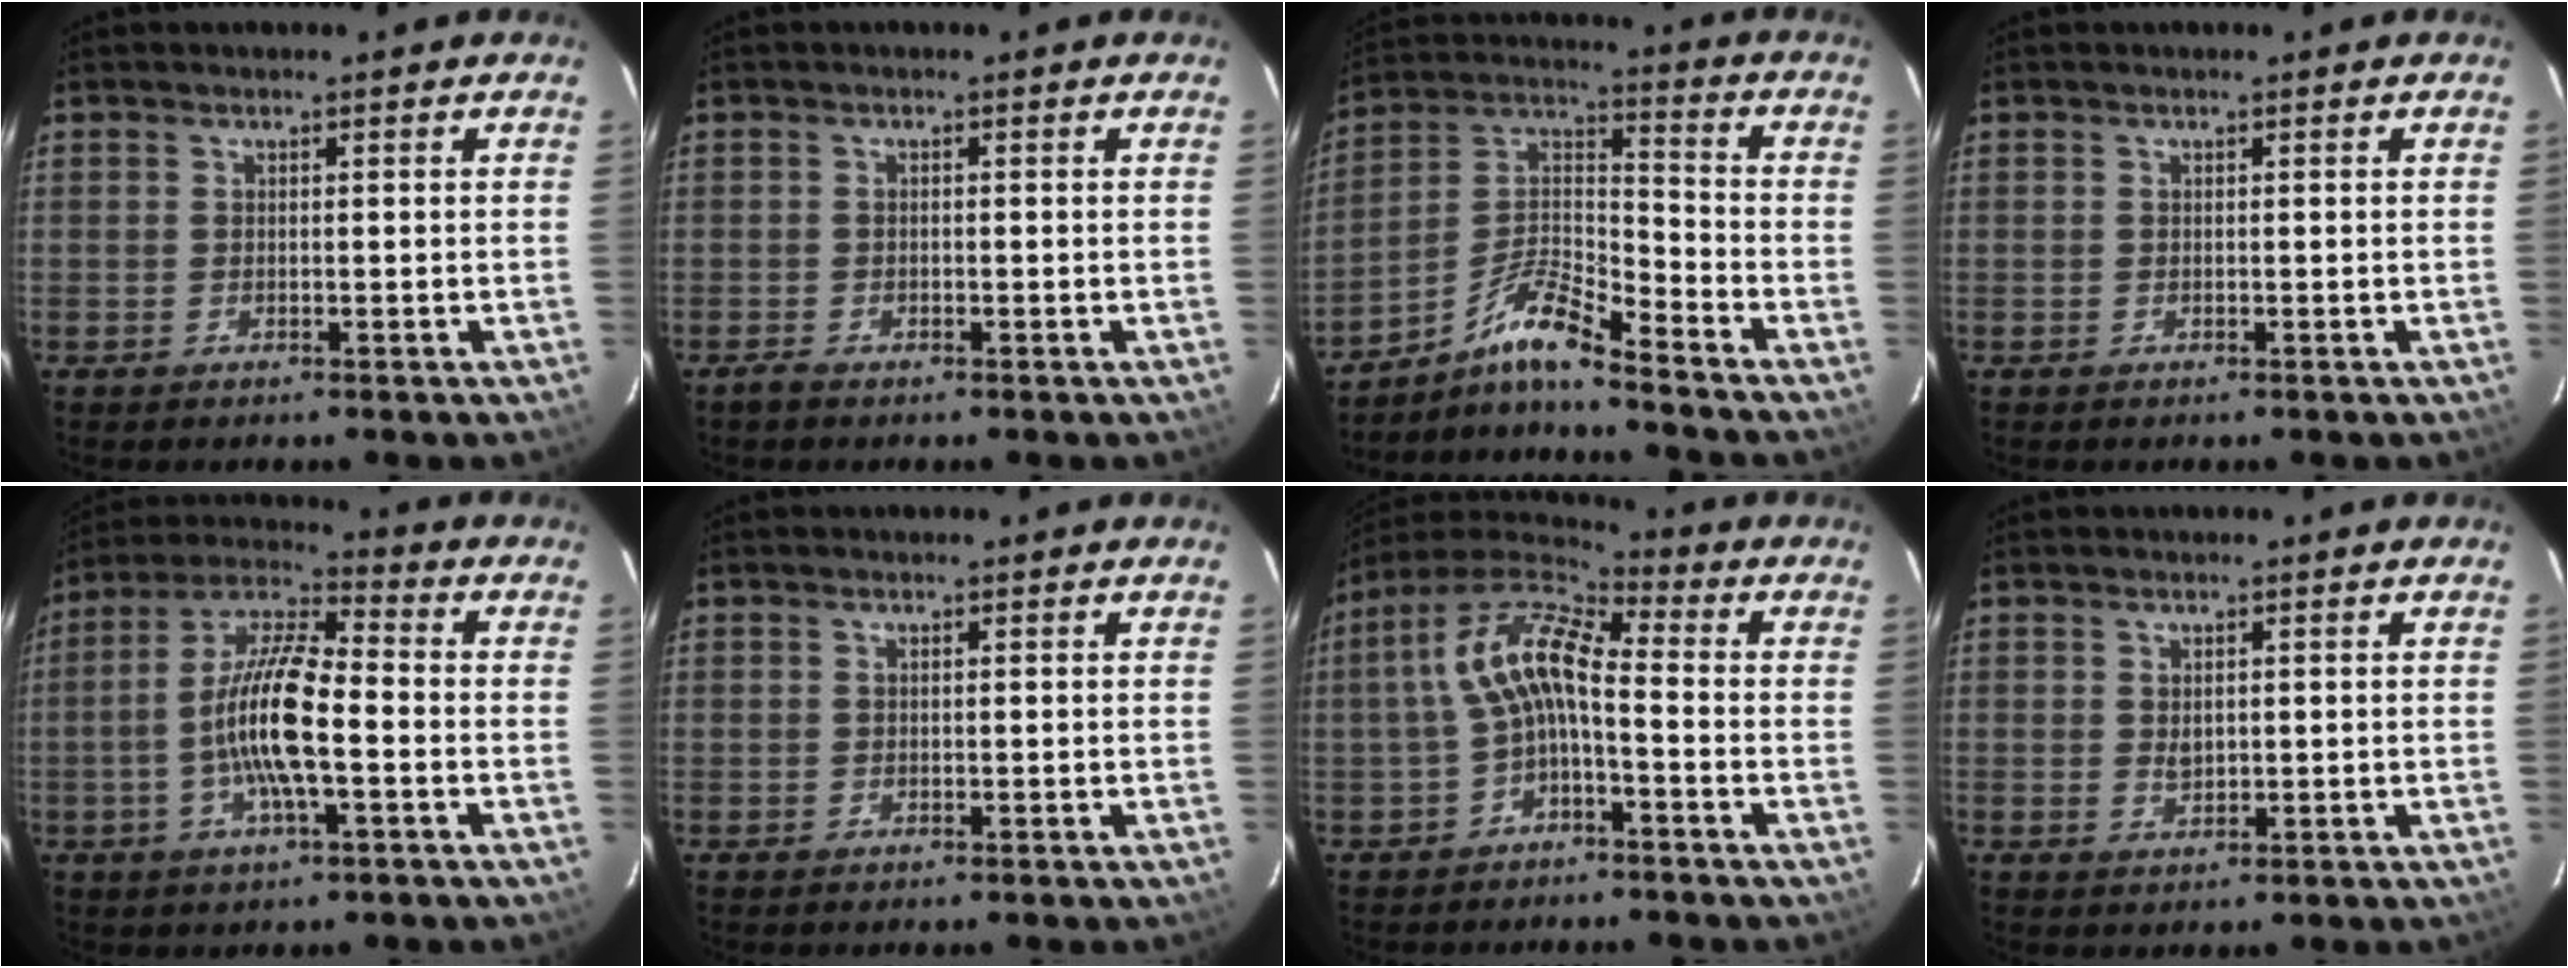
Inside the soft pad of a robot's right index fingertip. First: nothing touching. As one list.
[{"total": 2.2, "force": [-1.7, 0.8, 1.2], "torque": [-0.026, -0.004, -0.031]}, {"total": 9.9, "force": [-8.5, 0.1, 5.2], "torque": [-0.121, 0.029, -0.173]}, {"total": 0.0}, {"total": 13.8, "force": [-3.1, 3.6, 13.0], "torque": [-0.260, 0.005, -0.065]}, {"total": 0.7, "force": [0.0, 0.7, 0.1], "torque": [0.000, 0.001, 0.002]}, {"total": 10.5, "force": [-1.9, 4.2, 9.5], "torque": [-0.198, 0.021, -0.036]}, {"total": 2.3, "force": [0.3, 1.6, 1.6], "torque": [-0.022, 0.002, 0.009]}]